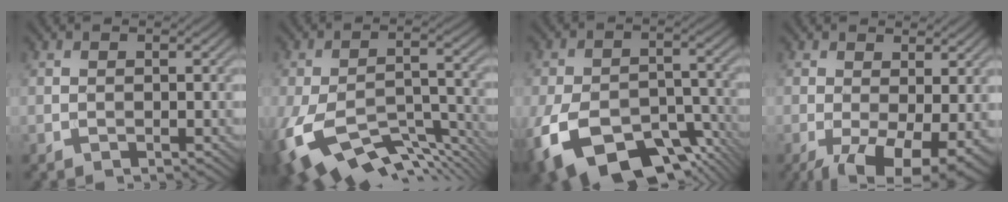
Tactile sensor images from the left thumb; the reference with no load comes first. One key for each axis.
{"total": 13.5, "fx": -8.3, "fy": 5.8, "fz": 8.9, "tx": -0.197, "ty": -0.030, "tz": -0.132}
{"total": 15.4, "fx": -8.5, "fy": 8.7, "fz": 9.4, "tx": -0.188, "ty": -0.035, "tz": -0.140}
{"total": 9.8, "fx": -3.3, "fy": 4.3, "fz": 8.2, "tx": -0.144, "ty": -0.018, "tz": -0.042}